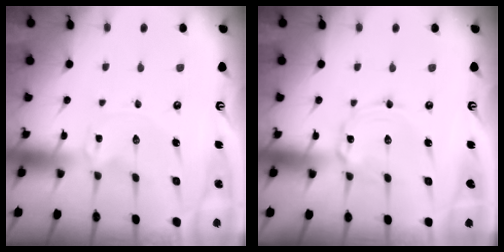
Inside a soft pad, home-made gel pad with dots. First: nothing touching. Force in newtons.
{"total": 2.7, "press": 2.7, "slide": 0.3}